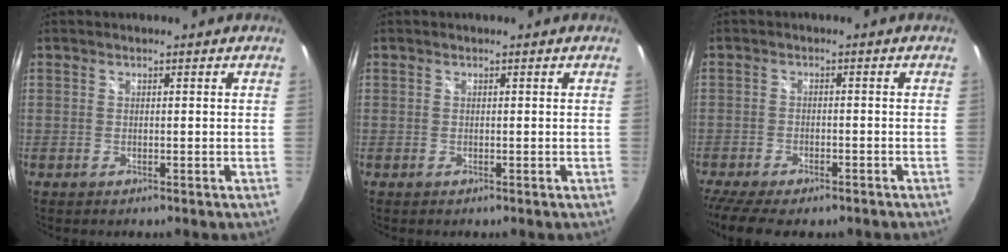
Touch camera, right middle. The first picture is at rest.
{"total": 0.0}
{"total": 10.7, "force": [-8.5, 3.2, 5.7], "torque": [-0.134, -0.042, -0.138]}